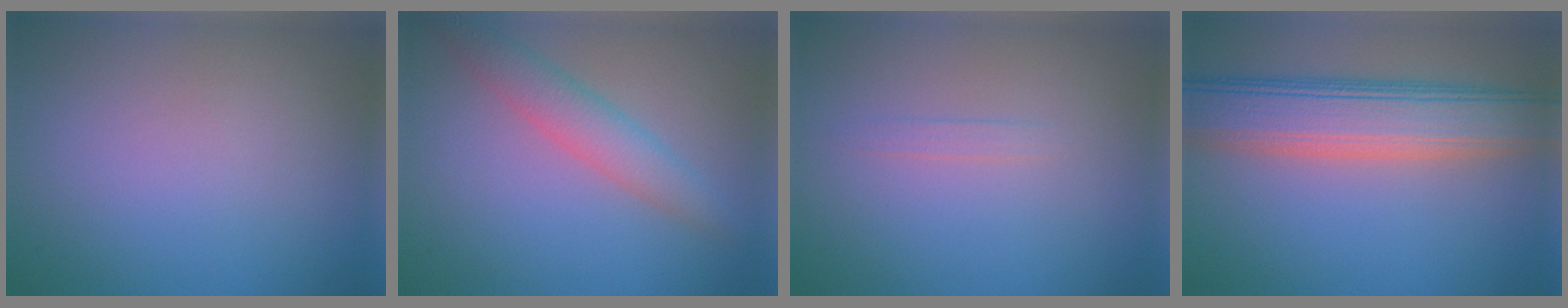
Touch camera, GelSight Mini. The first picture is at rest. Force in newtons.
{"total": 3.5, "press": 3.5, "slide": 0.3}
{"total": 0.7, "press": 0.7, "slide": 0.0}
{"total": 7.9, "press": 7.9, "slide": 0.4}